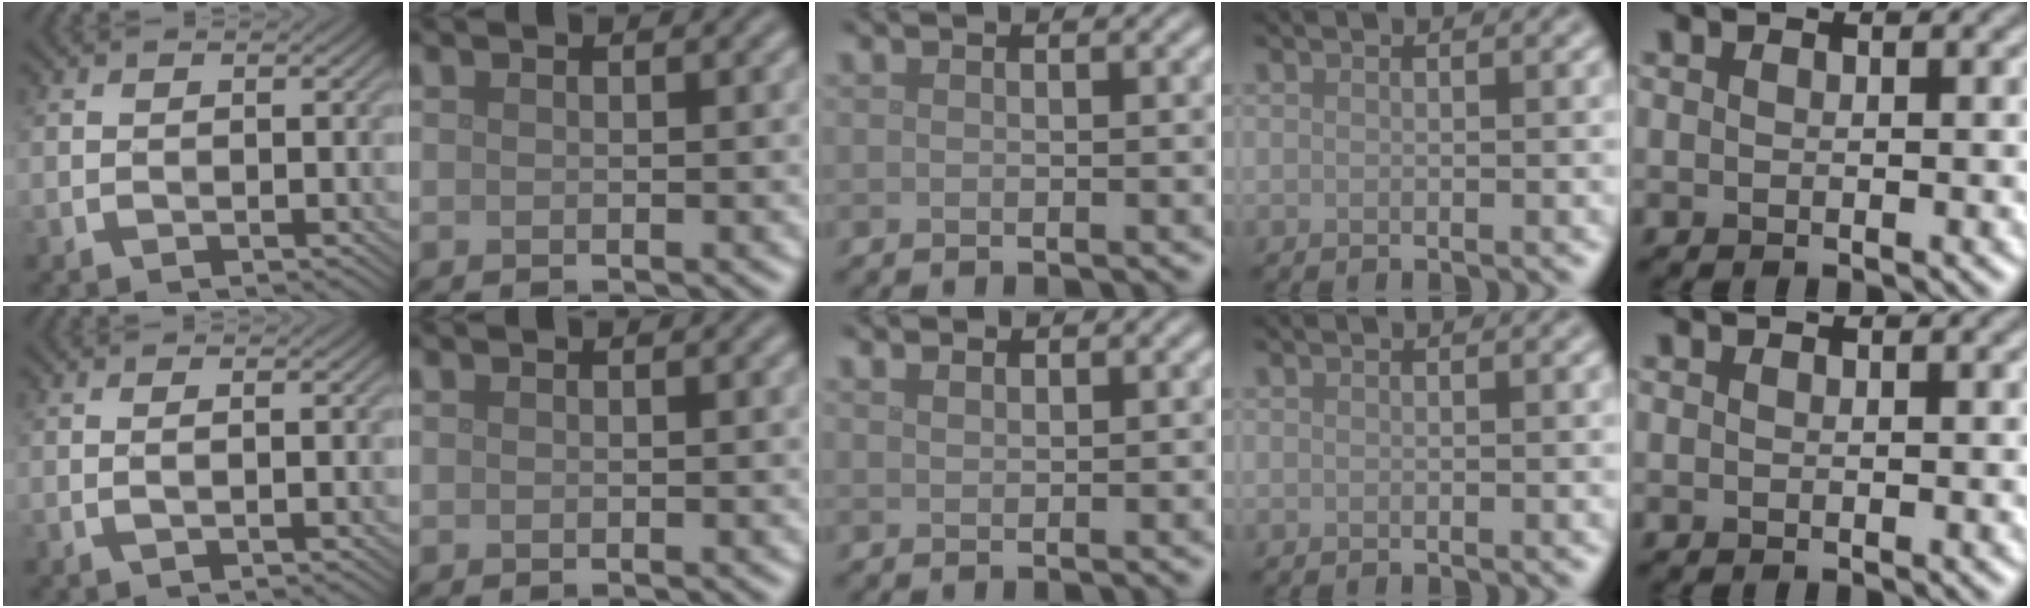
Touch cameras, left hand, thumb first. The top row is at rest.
{"thumb": {"total": 0.9, "force": [0.0, -0.2, 0.9], "torque": [-0.018, 0.001, -0.001]}, "middle": {"total": 0.8, "force": [0.7, 0.2, 0.3], "torque": [-0.007, 0.001, 0.016]}}